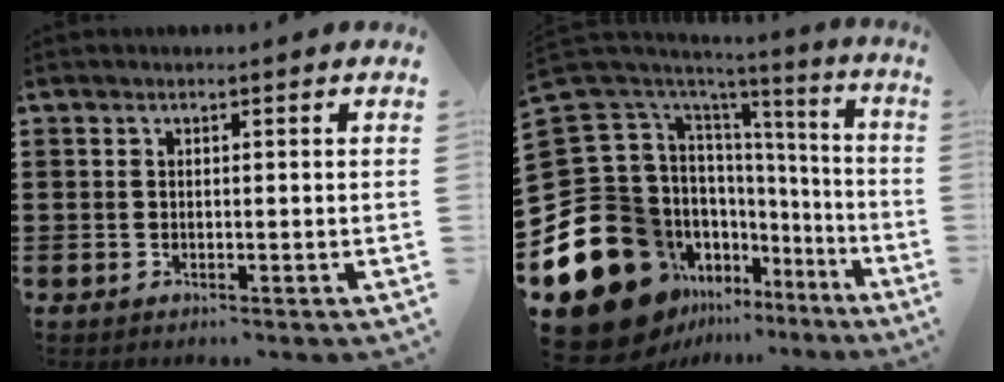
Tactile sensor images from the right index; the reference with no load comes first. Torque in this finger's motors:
{"motor_torque": [1.11, -0.96, 0.03, -0.21]}